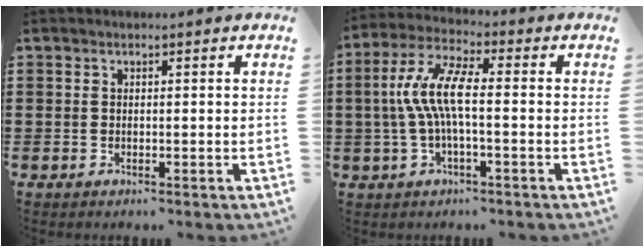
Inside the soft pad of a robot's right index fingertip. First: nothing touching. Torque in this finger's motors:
{"motor_torque": [1.82, -0.32, 1.05, 0.21]}